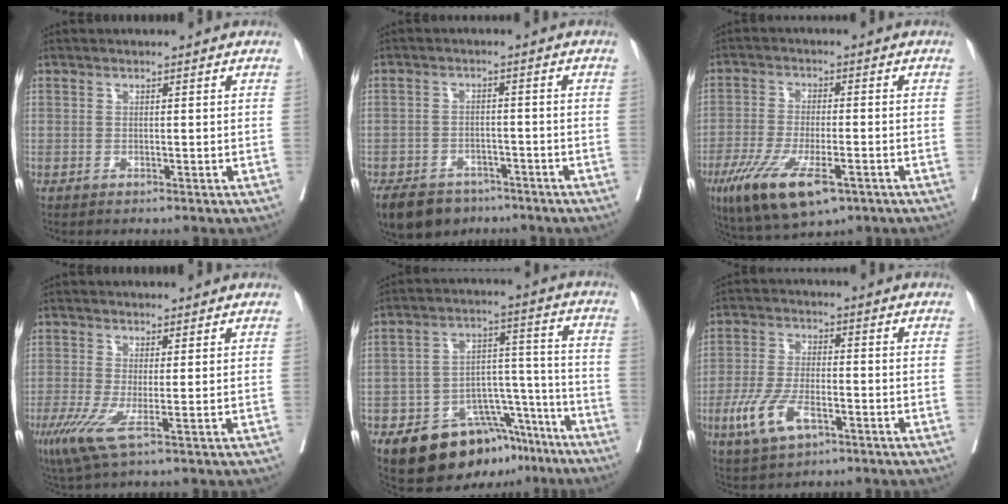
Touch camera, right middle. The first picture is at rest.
{"total": 10.1, "force": [-7.5, 5.9, 3.3], "torque": [-0.063, -0.007, -0.111]}
{"total": 12.1, "force": [-6.5, 3.6, 9.6], "torque": [-0.177, -0.027, -0.102]}
{"total": 5.0, "force": [-1.4, 0.4, 4.7], "torque": [-0.101, -0.019, -0.025]}
{"total": 15.3, "force": [-10.2, 8.0, 8.3], "torque": [-0.108, 0.049, -0.148]}
{"total": 8.3, "force": [-3.6, 3.2, 6.8], "torque": [-0.153, -0.009, -0.064]}